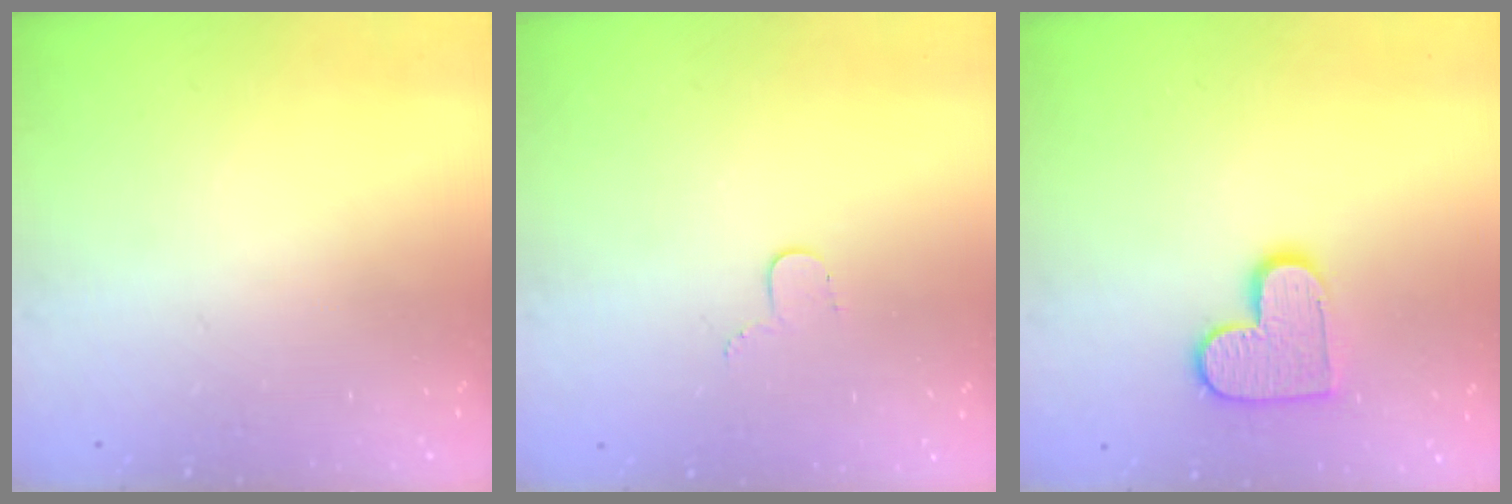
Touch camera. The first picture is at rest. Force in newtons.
{"total": 3.4, "press": 3.4, "slide": 0.4}
{"total": 11.0, "press": 11.0, "slide": 0.7}